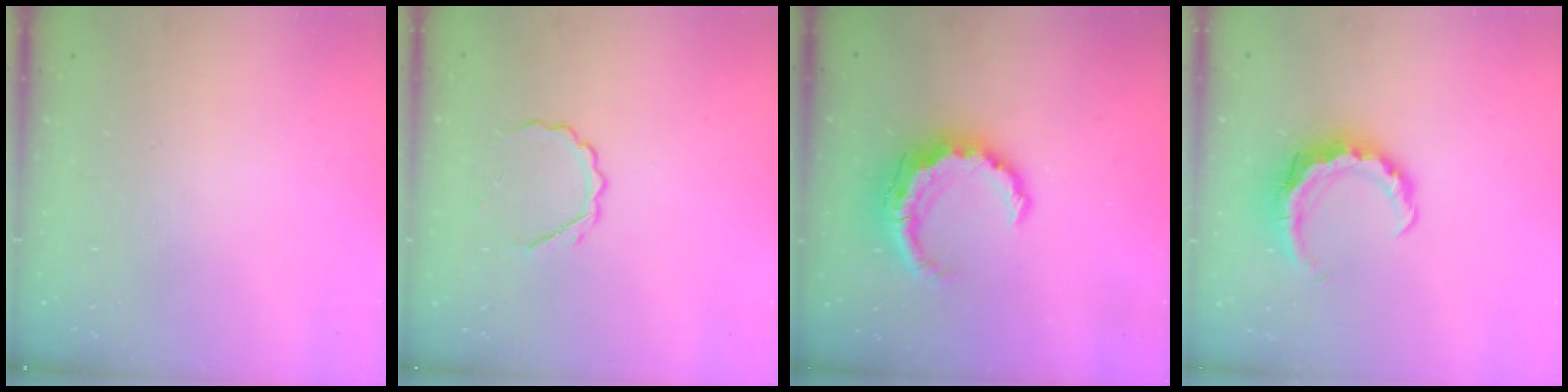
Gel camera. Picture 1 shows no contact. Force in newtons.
{"total": 4.7, "press": 4.6, "slide": 0.8}
{"total": 10.0, "press": 9.9, "slide": 1.3}
{"total": 8.4, "press": 8.4, "slide": 1.0}